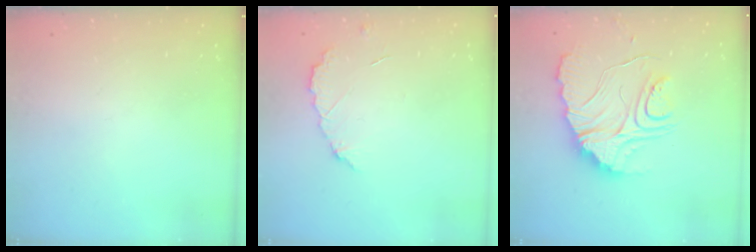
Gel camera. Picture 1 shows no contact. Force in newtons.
{"total": 5.4, "press": 5.4, "slide": 0.5}
{"total": 16.2, "press": 16.1, "slide": 1.6}